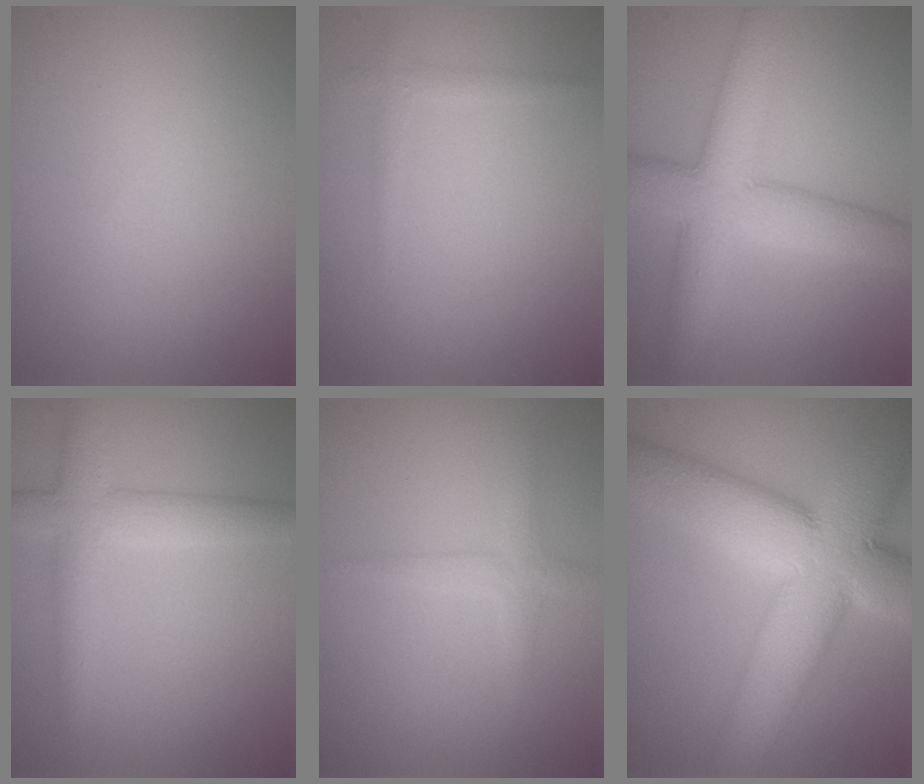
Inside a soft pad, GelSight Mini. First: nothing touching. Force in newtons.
{"total": 1.1, "press": 1.1, "slide": 0.1}
{"total": 7.2, "press": 7.2, "slide": 0.1}
{"total": 3.5, "press": 3.5, "slide": 0.2}
{"total": 1.7, "press": 1.7, "slide": 0.0}
{"total": 14.4, "press": 14.4, "slide": 1.1}